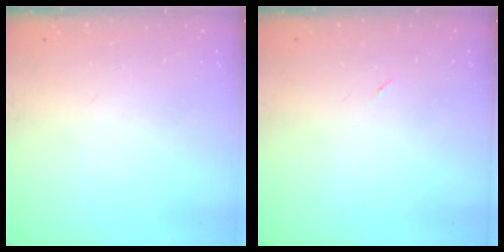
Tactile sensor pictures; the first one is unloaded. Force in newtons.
{"total": 2.2, "press": 1.9, "slide": 1.2}